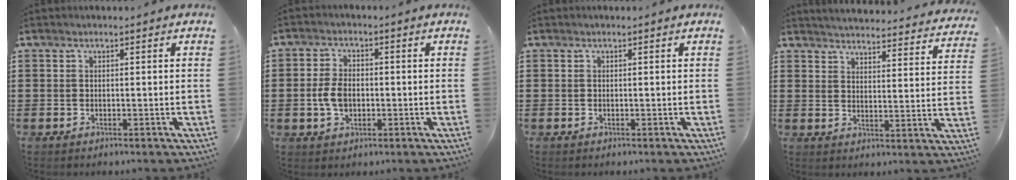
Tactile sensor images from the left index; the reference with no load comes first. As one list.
[{"total": 4.7, "force": [-0.6, 2.9, 3.6], "torque": [-0.090, -0.001, -0.017]}, {"total": 0.0}, {"total": 3.8, "force": [3.7, -0.5, 0.3], "torque": [-0.017, -0.035, 0.060]}]